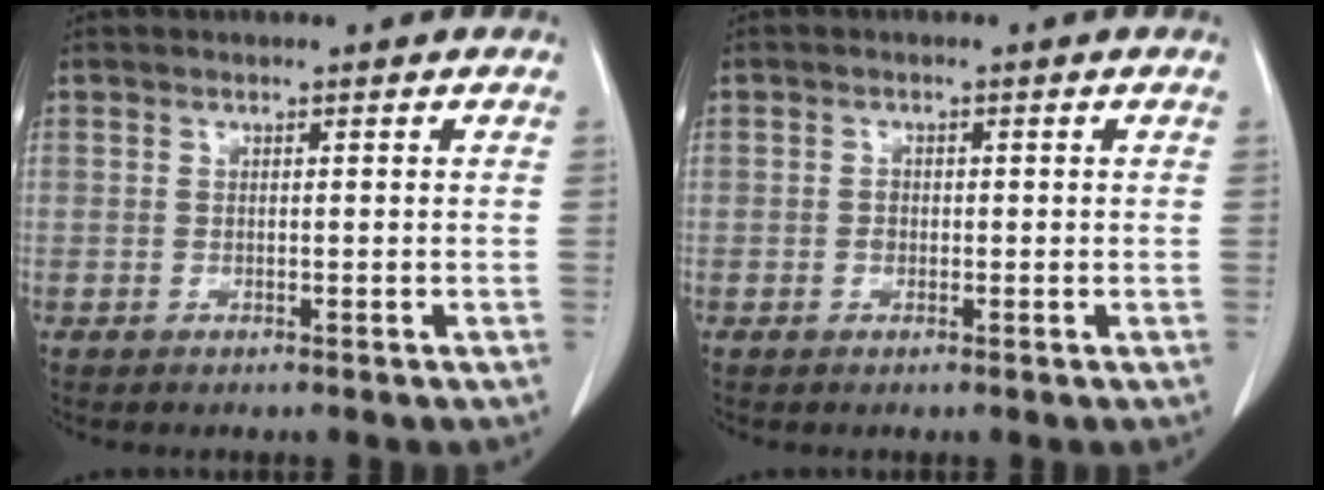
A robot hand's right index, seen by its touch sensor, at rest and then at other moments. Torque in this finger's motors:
{"motor_torque": [0.09, -0.10, 0.13, 0.03]}